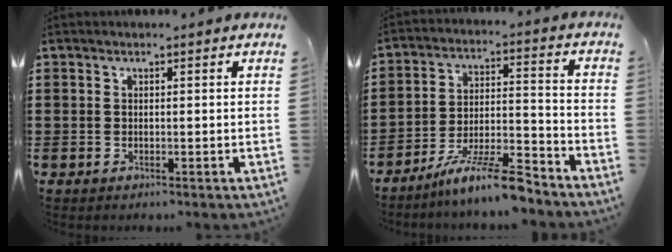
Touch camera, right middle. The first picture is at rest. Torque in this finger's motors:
{"motor_torque": [2.14, 0.00, 0.58, 0.19]}